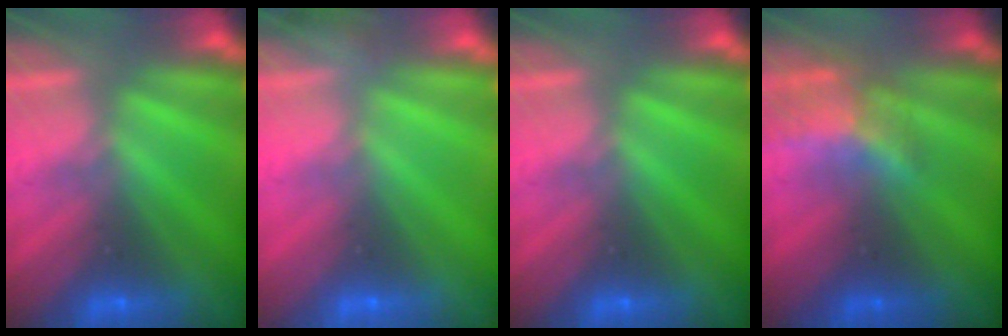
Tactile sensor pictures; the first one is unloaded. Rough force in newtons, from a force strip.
{"total": 2.8}
{"total": 0.0}
{"total": 2.3}